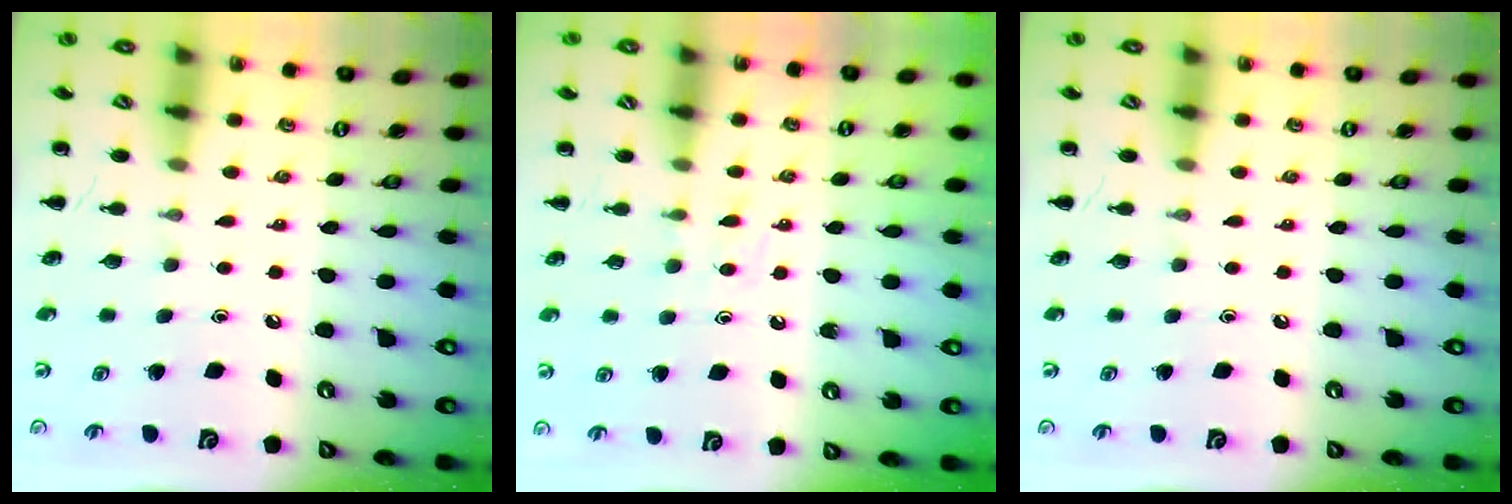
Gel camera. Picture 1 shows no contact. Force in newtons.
{"total": 3.6, "press": 3.3, "slide": 1.4}
{"total": 0.0}